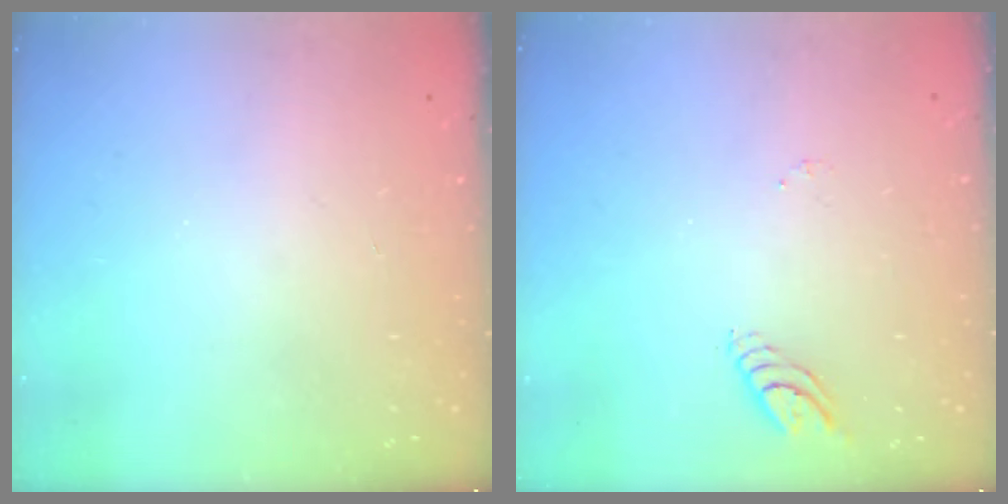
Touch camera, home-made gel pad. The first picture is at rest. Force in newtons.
{"total": 4.2, "press": 4.2, "slide": 0.3}